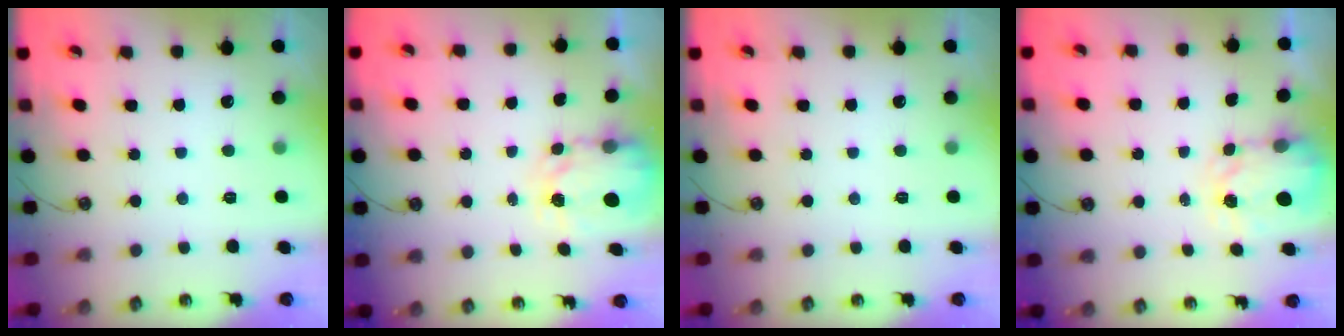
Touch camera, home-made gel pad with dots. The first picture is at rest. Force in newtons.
{"total": 3.9, "press": 3.9, "slide": 0.1}
{"total": 0.0}
{"total": 3.4, "press": 3.4, "slide": 0.5}